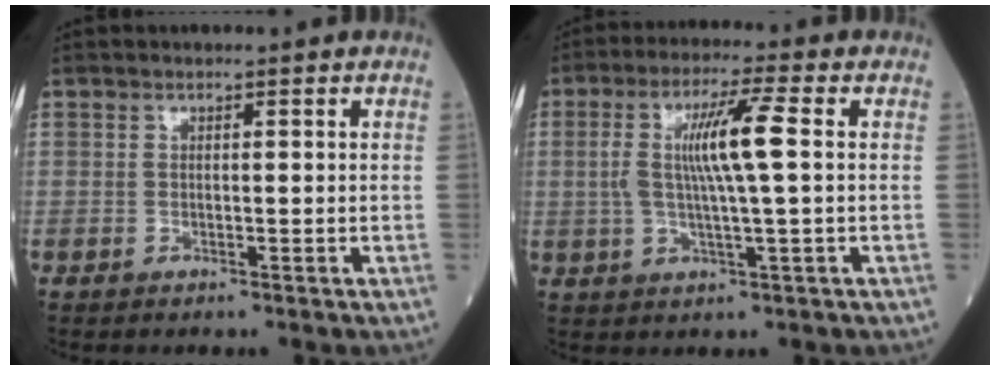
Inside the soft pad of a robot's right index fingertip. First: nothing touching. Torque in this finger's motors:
{"motor_torque": [0.51, 0.09, 0.23, 0.07]}